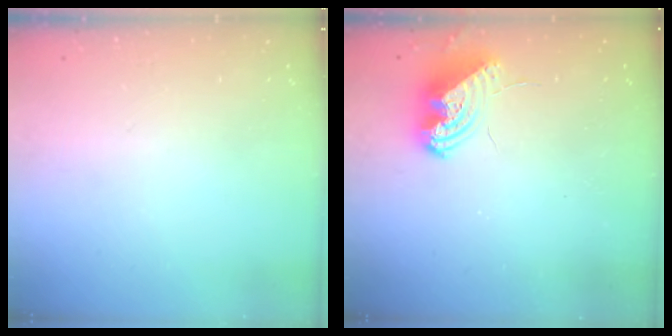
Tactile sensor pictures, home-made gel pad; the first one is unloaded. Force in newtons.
{"total": 10.0, "press": 9.9, "slide": 0.5}